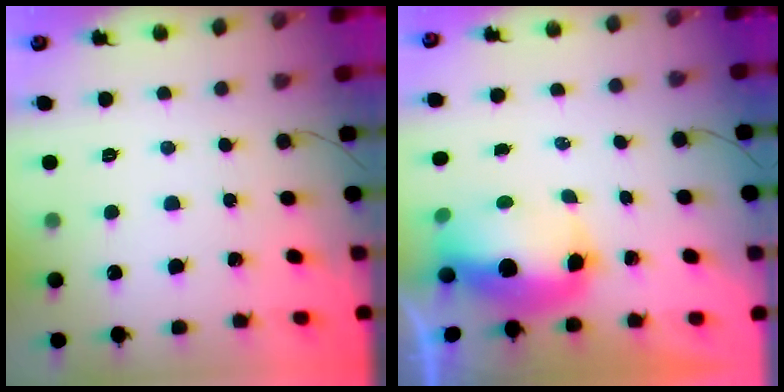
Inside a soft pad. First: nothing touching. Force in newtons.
{"total": 8.2, "press": 8.0, "slide": 1.8}